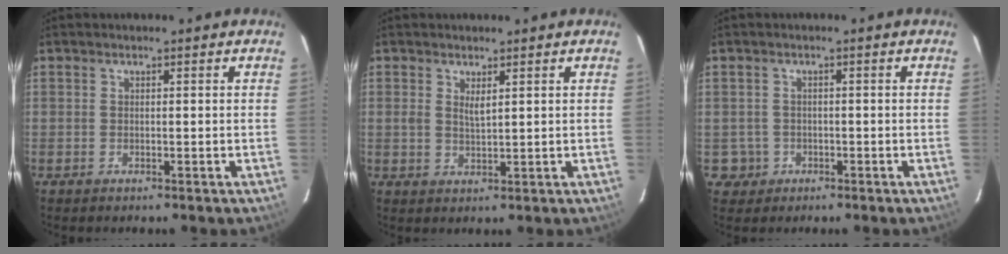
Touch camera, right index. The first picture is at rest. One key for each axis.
{"total": 2.0, "fx": 1.0, "fy": 0.6, "fz": 1.6, "tx": -0.029, "ty": -0.002, "tz": 0.018}
{"total": 3.4, "fx": -0.9, "fy": 3.3, "fz": 0.1, "tx": -0.006, "ty": 0.014, "tz": -0.009}